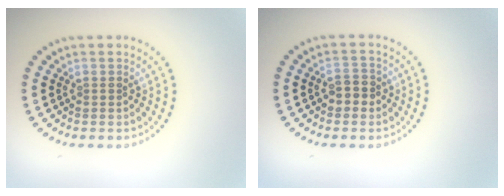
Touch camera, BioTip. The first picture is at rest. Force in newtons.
{"total": 1.9, "press": 1.8, "slide": 0.5}